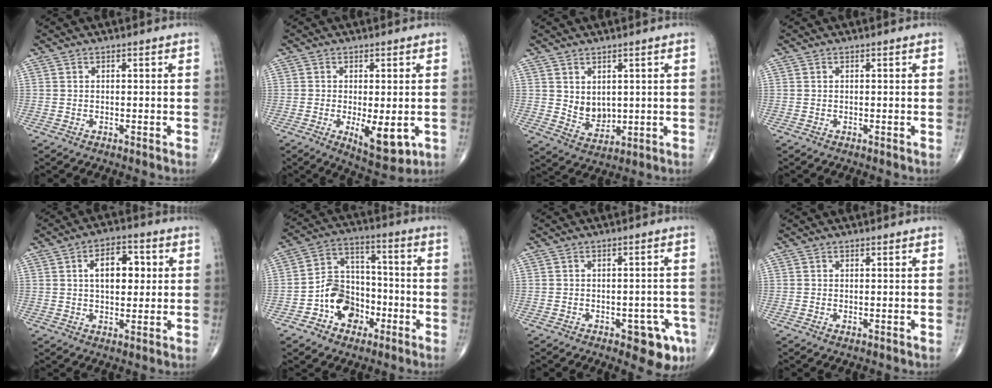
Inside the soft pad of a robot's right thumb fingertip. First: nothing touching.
{"total": 8.1, "force": [-2.0, 3.2, 7.2], "torque": [-0.095, -0.019, -0.023]}
{"total": 4.9, "force": [1.3, 3.5, 3.2], "torque": [-0.037, -0.020, 0.039]}
{"total": 0.0}
{"total": 9.0, "force": [1.8, 5.2, 7.1], "torque": [-0.082, 0.007, 0.025]}
{"total": 11.8, "force": [-4.7, 9.1, 5.9], "torque": [-0.061, 0.051, -0.086]}
{"total": 7.2, "force": [-3.4, 3.2, 5.4], "torque": [-0.040, 0.014, -0.038]}
{"total": 0.5, "force": [-0.2, 0.3, 0.5], "torque": [-0.006, -0.002, -0.003]}